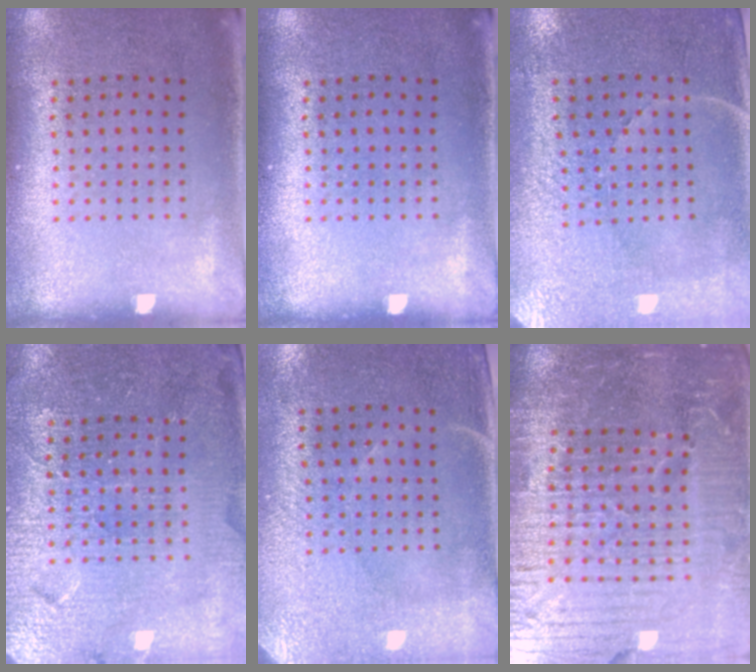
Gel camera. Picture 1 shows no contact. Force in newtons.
{"total": 0.0}
{"total": 3.4, "press": 3.1, "slide": 1.4}
{"total": 4.3, "press": 4.1, "slide": 1.3}
{"total": 2.9, "press": 2.5, "slide": 1.4}
{"total": 7.1, "press": 6.2, "slide": 3.6}